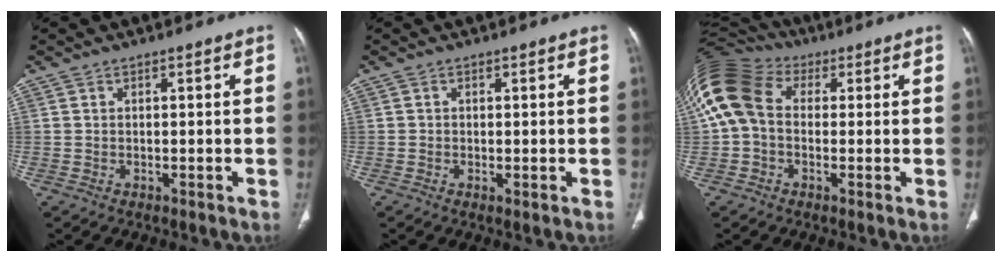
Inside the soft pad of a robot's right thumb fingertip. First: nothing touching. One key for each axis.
{"total": 0.7, "fx": -0.2, "fy": 0.3, "fz": 0.7, "tx": -0.015, "ty": -0.004, "tz": -0.003}
{"total": 14.3, "fx": 1.5, "fy": 10.6, "fz": 9.4, "tx": -0.203, "ty": 0.046, "tz": 0.020}